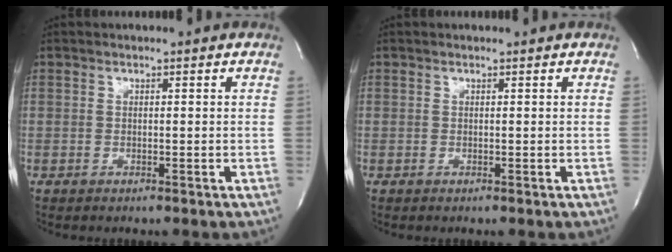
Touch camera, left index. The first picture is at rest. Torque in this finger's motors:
{"motor_torque": [-0.01, 0.01, 0.00, 0.00]}